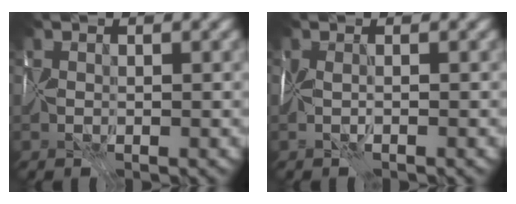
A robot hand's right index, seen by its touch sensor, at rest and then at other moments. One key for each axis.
{"total": 1.3, "fx": -0.4, "fy": 0.0, "fz": 1.2, "tx": -0.026, "ty": -0.007, "tz": -0.014}